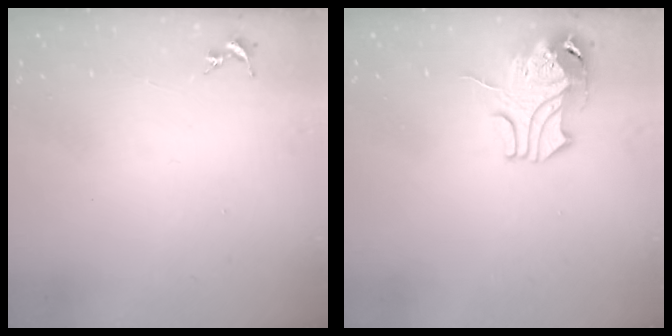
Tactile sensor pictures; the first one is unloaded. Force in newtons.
{"total": 10.4, "press": 10.3, "slide": 1.4}